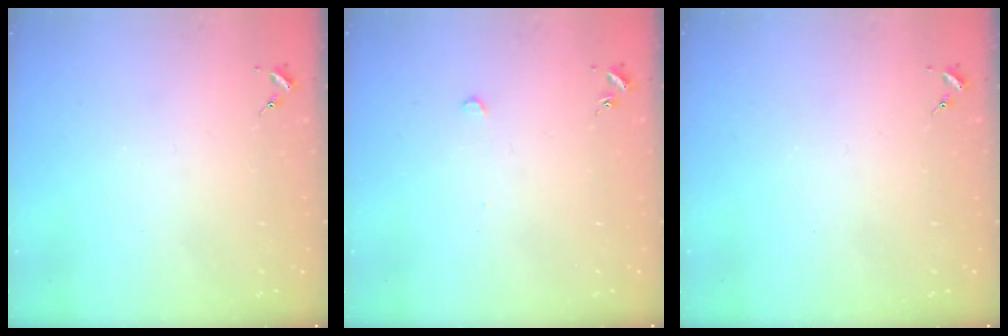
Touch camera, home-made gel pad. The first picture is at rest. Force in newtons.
{"total": 2.7, "press": 2.6, "slide": 0.3}
{"total": 0.0}